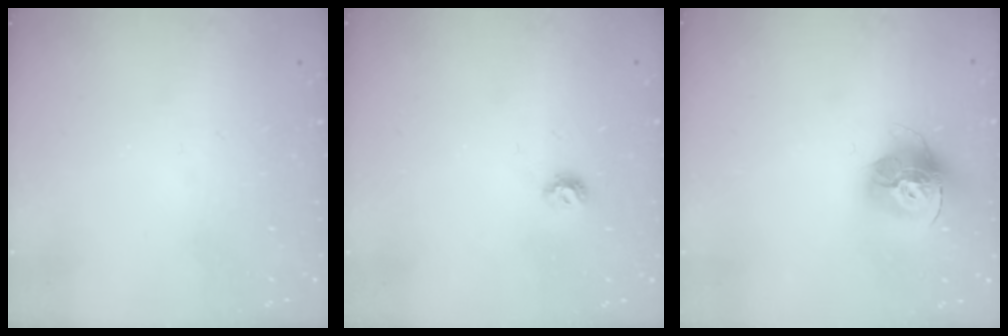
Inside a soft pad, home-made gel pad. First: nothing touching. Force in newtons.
{"total": 4.9, "press": 4.8, "slide": 0.9}
{"total": 14.8, "press": 14.8, "slide": 1.6}